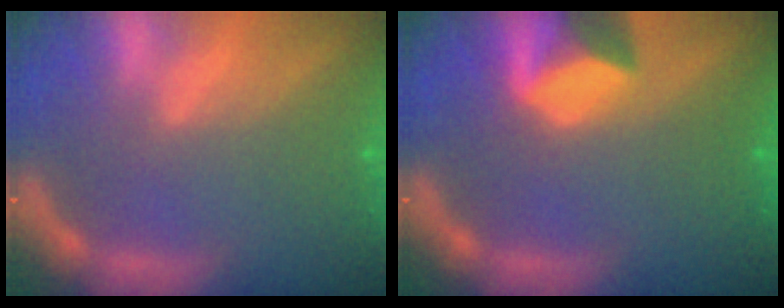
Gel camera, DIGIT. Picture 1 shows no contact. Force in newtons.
{"total": 4.0}